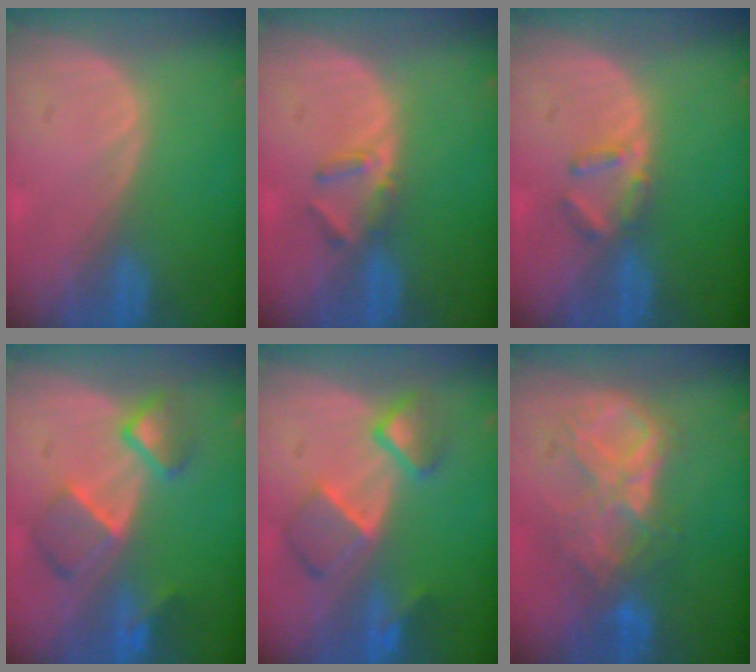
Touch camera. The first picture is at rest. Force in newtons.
{"total": 2.9, "press": 2.6, "slide": 1.1}
{"total": 3.0, "press": 3.0, "slide": 0.4}
{"total": 6.9, "press": 6.7, "slide": 1.6}
{"total": 6.9, "press": 6.7, "slide": 1.6}
{"total": 8.7, "press": 7.7, "slide": 4.1}